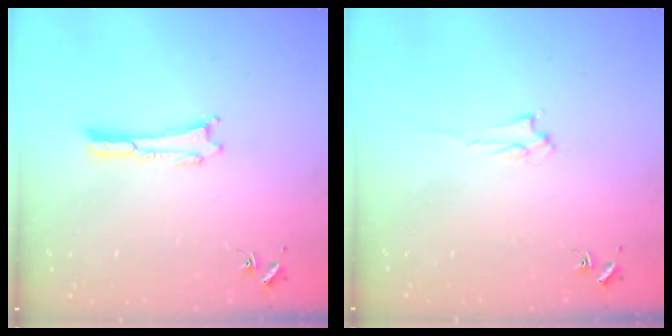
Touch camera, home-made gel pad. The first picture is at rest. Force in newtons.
{"total": 1.6, "press": 1.6, "slide": 0.2}